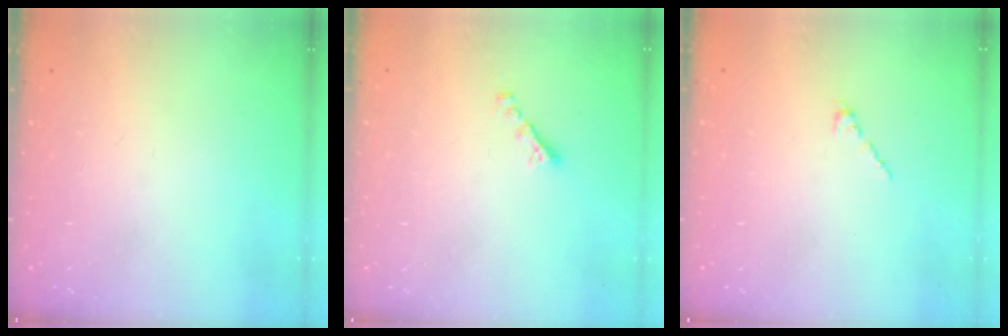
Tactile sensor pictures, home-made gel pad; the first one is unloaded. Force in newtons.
{"total": 2.7, "press": 2.6, "slide": 0.8}
{"total": 2.1, "press": 2.0, "slide": 0.7}